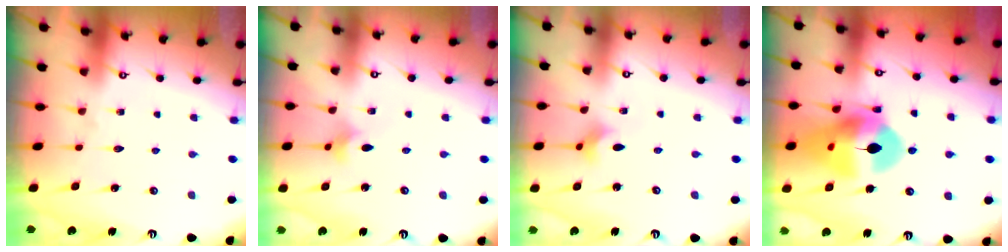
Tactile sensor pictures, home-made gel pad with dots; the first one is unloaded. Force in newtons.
{"total": 3.0, "press": 2.9, "slide": 0.5}
{"total": 2.1, "press": 2.0, "slide": 0.5}
{"total": 16.8, "press": 16.7, "slide": 1.6}